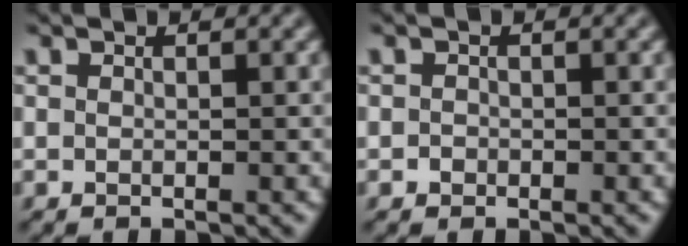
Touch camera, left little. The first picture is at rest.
{"total": 0.6, "force": [-0.3, 0.5, 0.1], "torque": [0.001, -0.003, -0.008]}